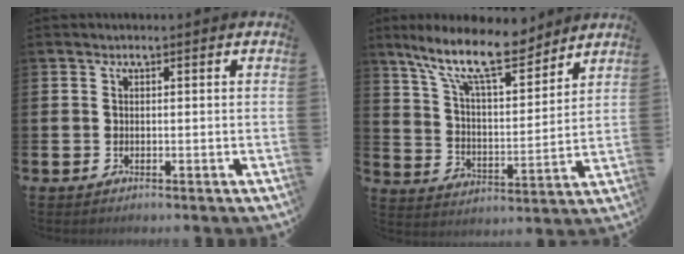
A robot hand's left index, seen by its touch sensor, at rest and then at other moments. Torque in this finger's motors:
{"motor_torque": [1.01, -0.87, 1.05, 0.21]}